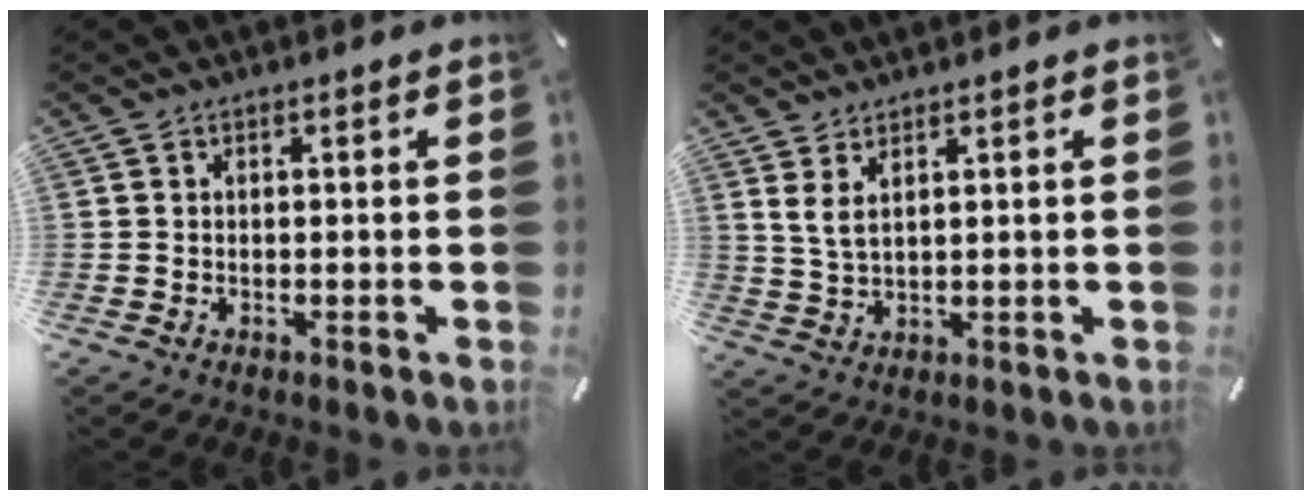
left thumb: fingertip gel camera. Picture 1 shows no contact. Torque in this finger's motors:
{"motor_torque": [-0.23, -0.22, 0.20, 0.12, 0.02]}